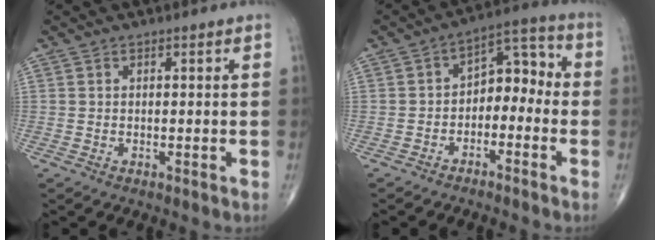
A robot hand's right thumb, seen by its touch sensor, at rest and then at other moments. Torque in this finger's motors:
{"motor_torque": [-0.14, 0.30, 0.42, -0.04, 0.04]}